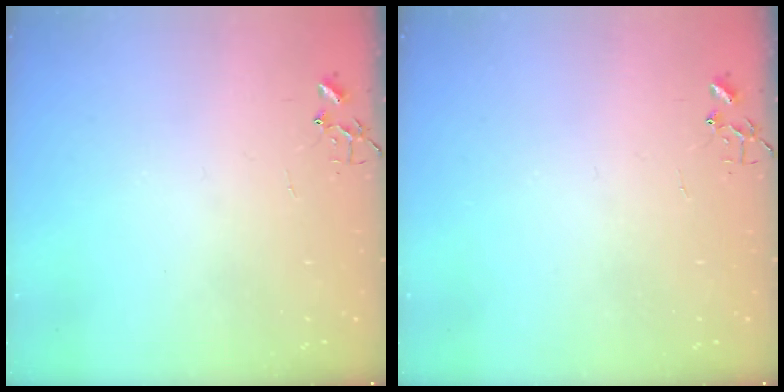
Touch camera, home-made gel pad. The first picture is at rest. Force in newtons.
{"total": 0.0}